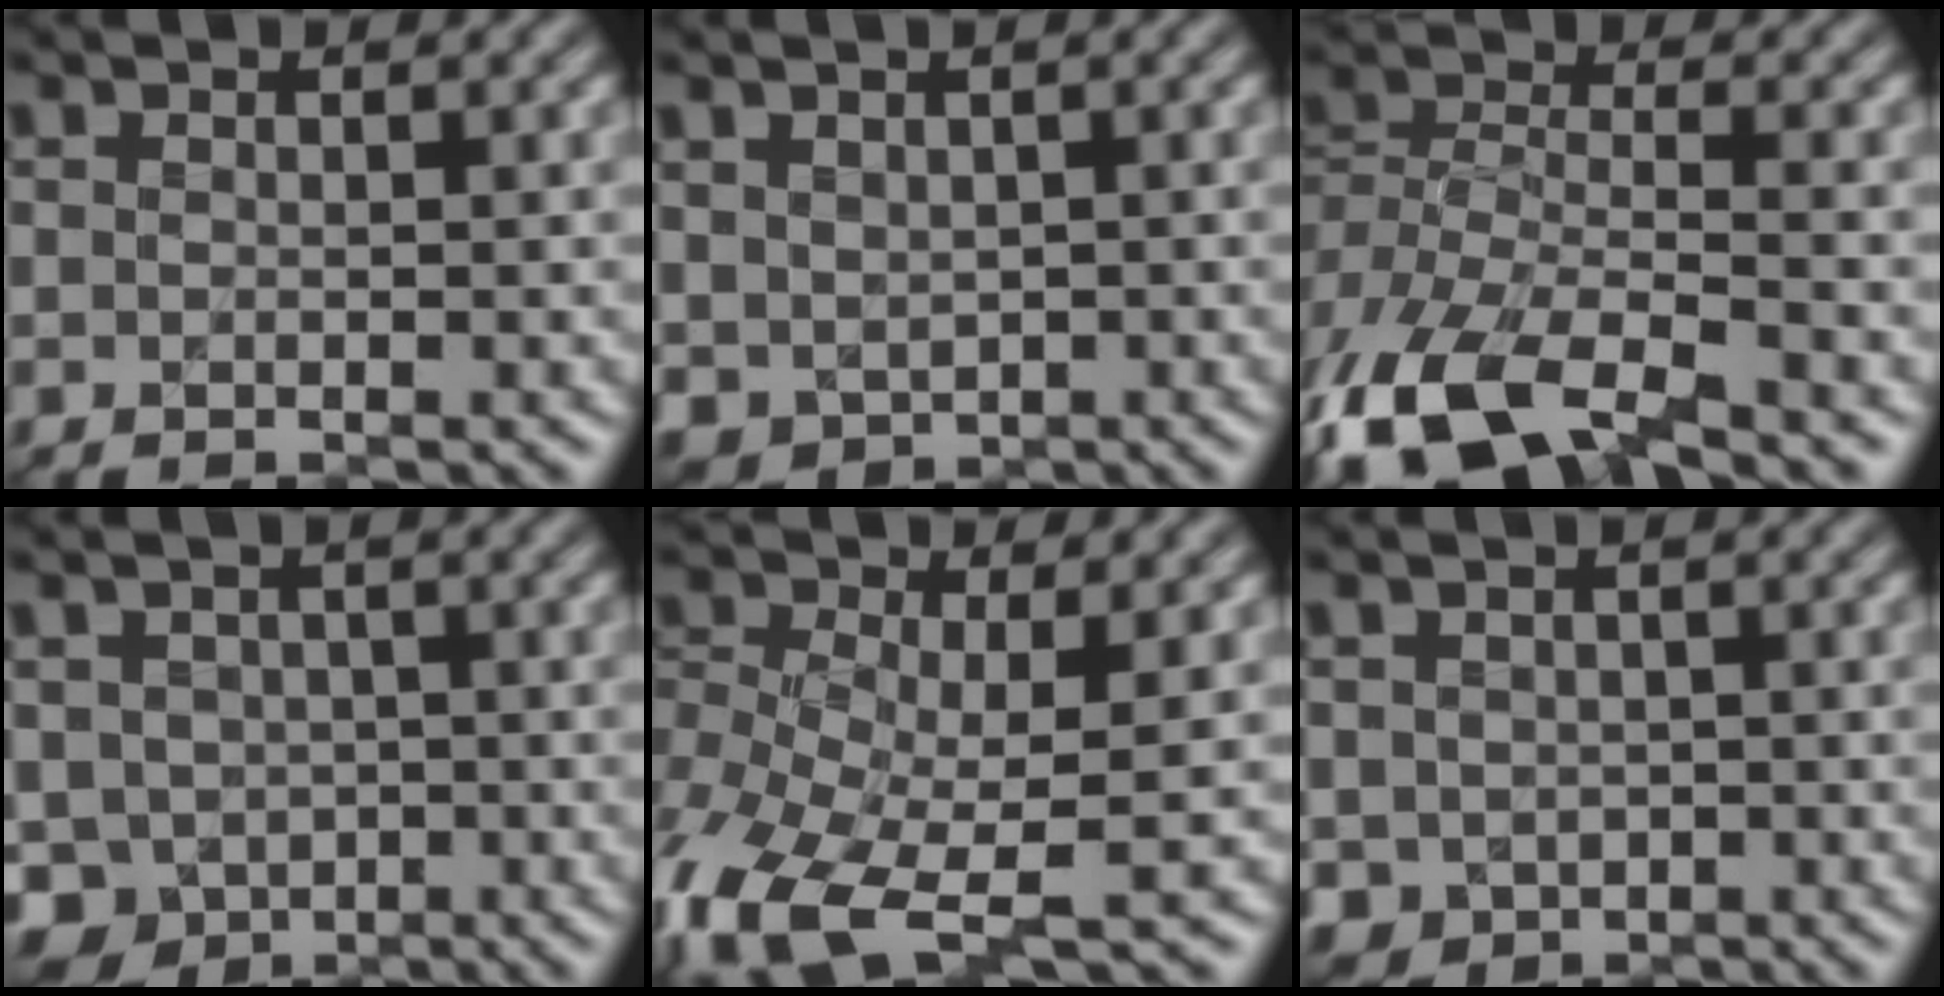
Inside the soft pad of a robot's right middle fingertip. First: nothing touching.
{"total": 2.4, "force": [0.4, 2.2, 1.0], "torque": [-0.026, -0.006, 0.013]}
{"total": 12.6, "force": [-8.1, 5.0, 8.4], "torque": [-0.190, -0.024, -0.143]}
{"total": 5.8, "force": [-1.9, 4.9, 2.4], "torque": [-0.033, -0.006, -0.037]}
{"total": 11.1, "force": [-4.5, 4.9, 8.9], "torque": [-0.213, -0.023, -0.091]}
{"total": 2.5, "force": [-0.4, 2.4, 0.8], "torque": [-0.017, -0.005, -0.006]}